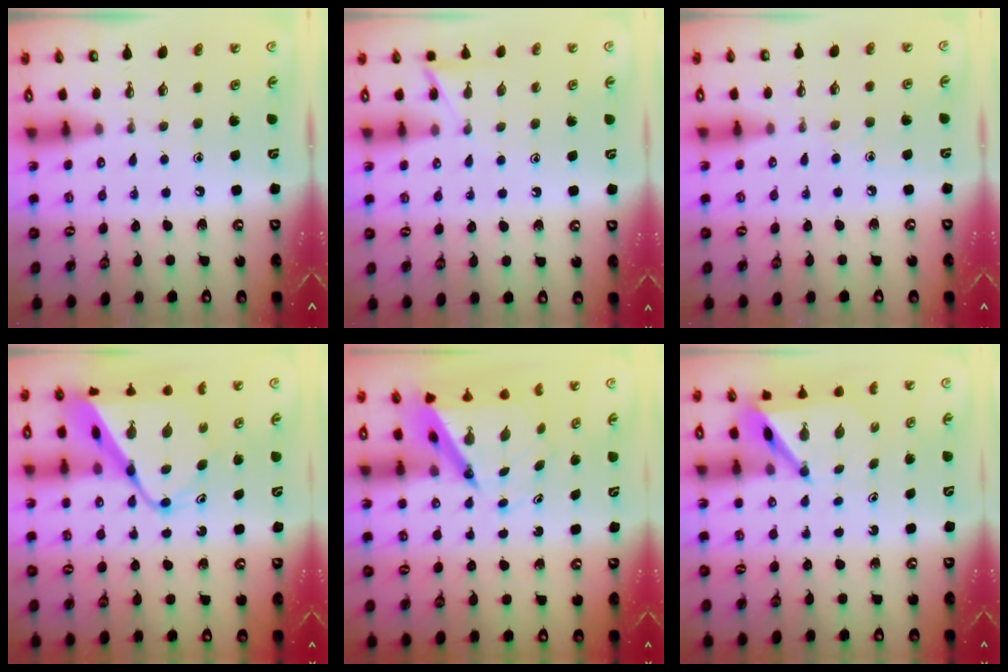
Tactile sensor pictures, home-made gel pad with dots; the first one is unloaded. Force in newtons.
{"total": 4.5, "press": 4.5, "slide": 0.6}
{"total": 5.3, "press": 5.2, "slide": 0.6}
{"total": 13.2, "press": 13.2, "slide": 1.0}
{"total": 7.2, "press": 7.1, "slide": 0.7}
{"total": 7.0, "press": 7.0, "slide": 0.5}